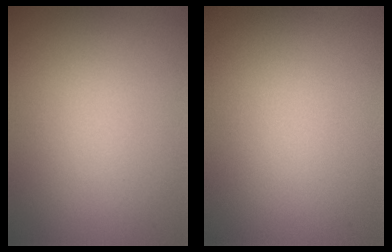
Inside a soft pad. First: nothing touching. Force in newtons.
{"total": 0.0}